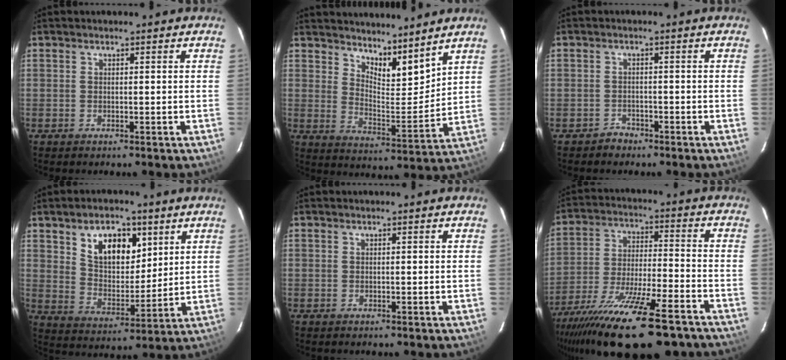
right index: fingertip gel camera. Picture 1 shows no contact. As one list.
[{"total": 9.8, "force": [8.3, 2.6, 4.5], "torque": [-0.063, -0.017, 0.138]}, {"total": 2.4, "force": [-1.7, 1.7, -0.4], "torque": [0.005, 0.013, -0.027]}, {"total": 11.9, "force": [5.9, 7.2, 7.5], "torque": [-0.123, 0.008, 0.111]}, {"total": 0.0}, {"total": 24.6, "force": [-18.8, 5.6, 14.9], "torque": [-0.286, -0.065, -0.299]}]